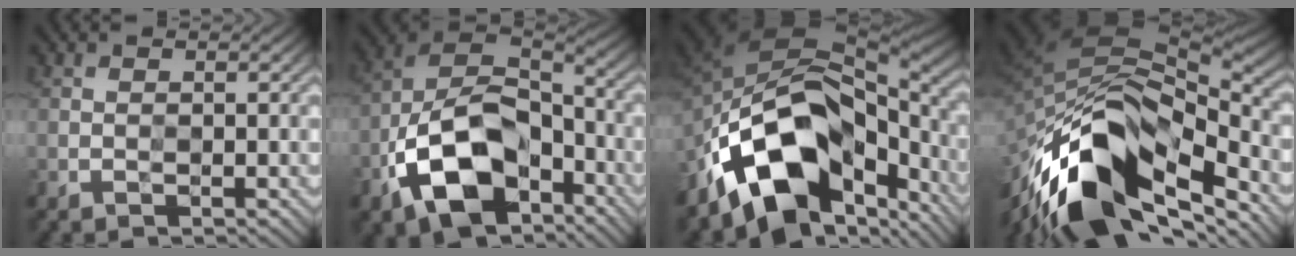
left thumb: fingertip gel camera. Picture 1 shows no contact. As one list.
[{"total": 13.7, "force": [-7.1, 8.1, 8.4], "torque": [-0.169, -0.018, -0.151]}, {"total": 13.0, "force": [-8.0, 7.5, 6.9], "torque": [-0.109, -0.003, -0.153]}, {"total": 15.9, "force": [-9.4, 7.8, 10.2], "torque": [-0.200, -0.013, -0.172]}]